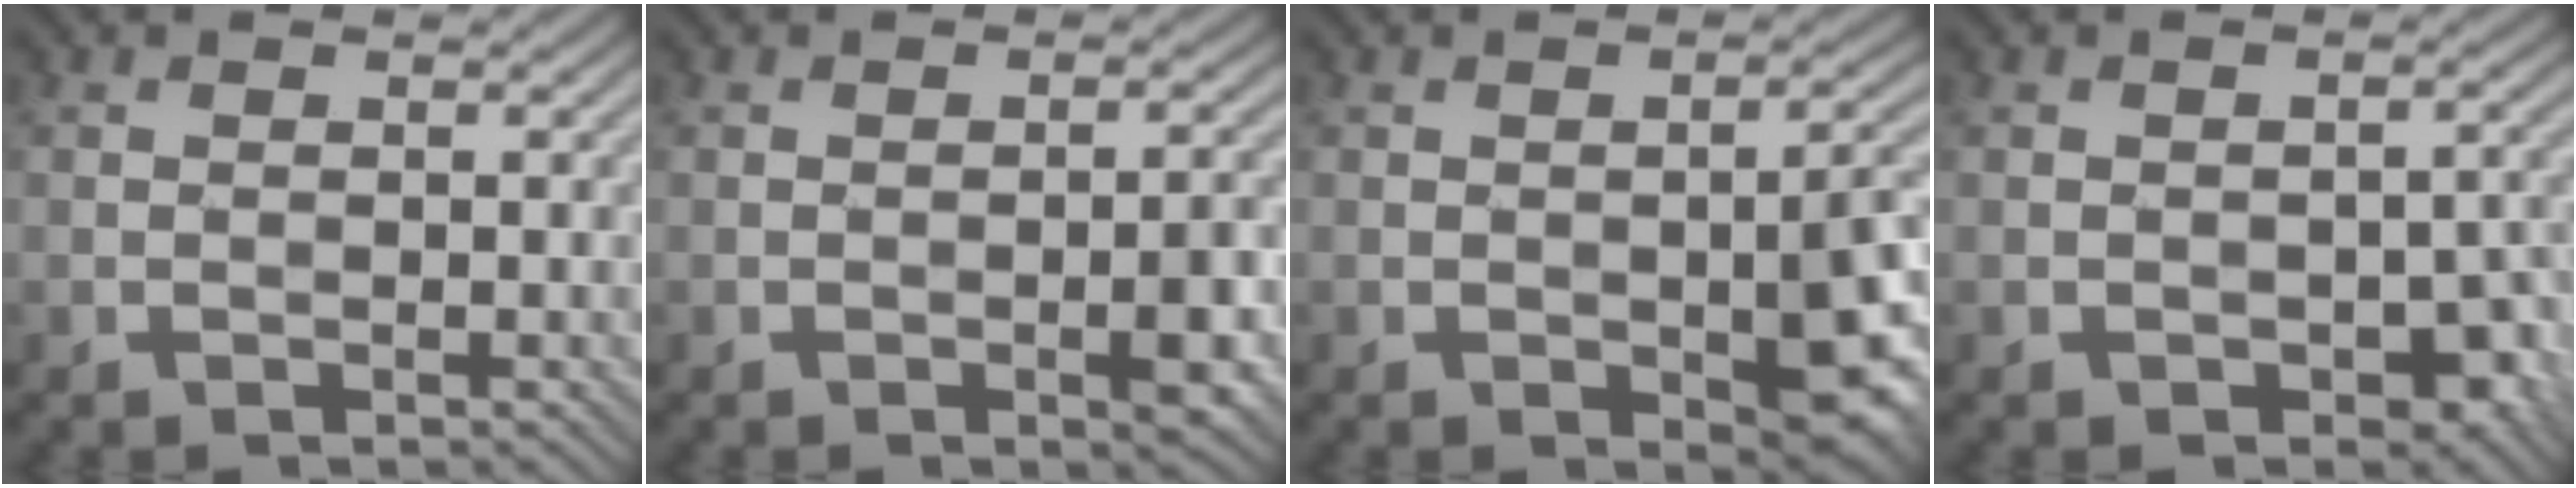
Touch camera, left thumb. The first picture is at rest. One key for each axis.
{"total": 3.1, "fx": -1.1, "fy": 0.9, "fz": 2.7, "tx": -0.038, "ty": 0.006, "tz": -0.017}
{"total": 8.3, "fx": -2.3, "fy": 3.5, "fz": 7.2, "tx": -0.095, "ty": -0.008, "tz": -0.031}
{"total": 4.7, "fx": -2.0, "fy": 2.6, "fz": 3.3, "tx": -0.039, "ty": -0.004, "tz": -0.023}